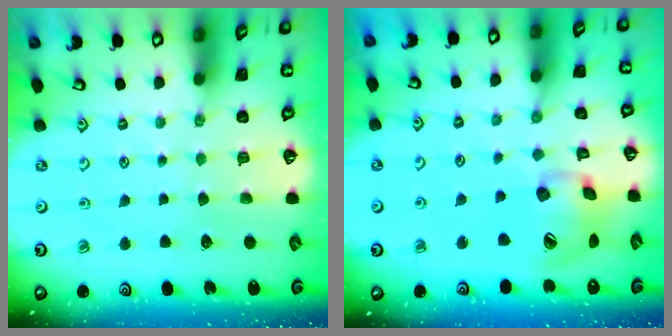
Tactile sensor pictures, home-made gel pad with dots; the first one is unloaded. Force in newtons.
{"total": 16.3, "press": 16.1, "slide": 2.5}